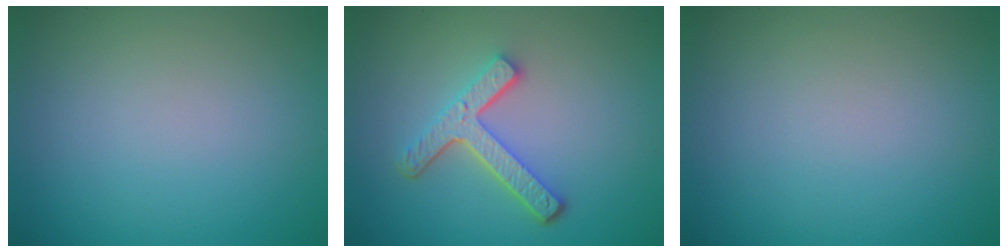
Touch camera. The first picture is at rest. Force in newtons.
{"total": 4.4, "press": 3.3, "slide": 2.8}
{"total": 0.0}